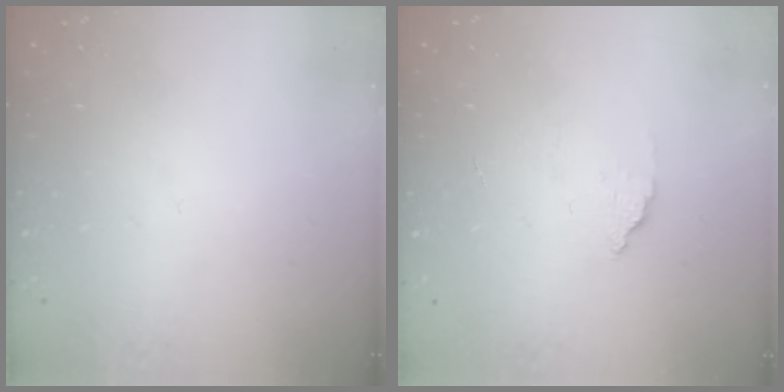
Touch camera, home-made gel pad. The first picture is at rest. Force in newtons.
{"total": 2.2, "press": 2.2, "slide": 0.2}